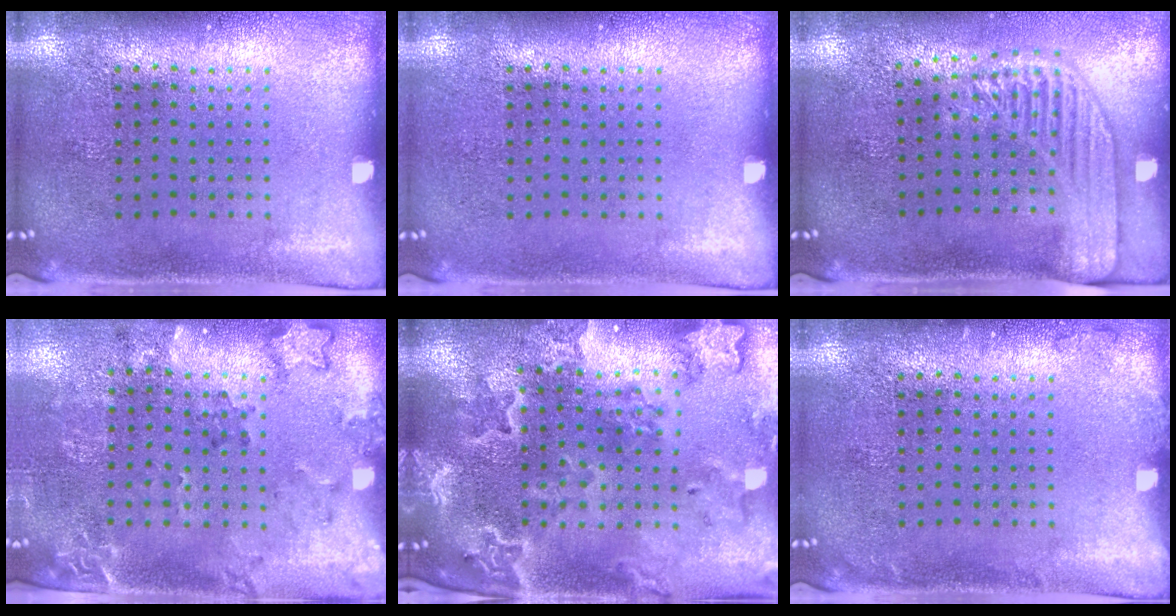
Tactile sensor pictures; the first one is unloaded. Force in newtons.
{"total": 0.0}
{"total": 2.2, "press": 1.9, "slide": 1.2}
{"total": 1.9, "press": 1.5, "slide": 1.1}
{"total": 2.9, "press": 2.7, "slide": 1.0}
{"total": 0.8, "press": 0.7, "slide": 0.2}